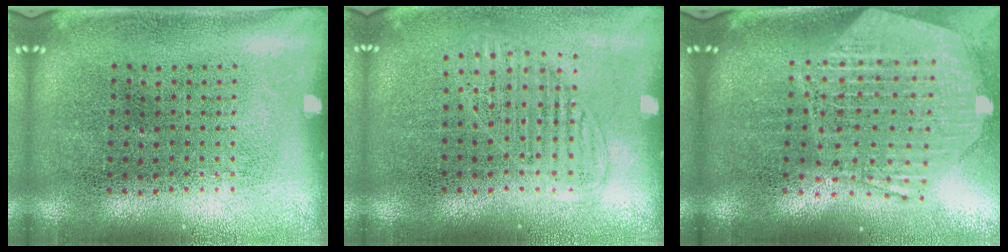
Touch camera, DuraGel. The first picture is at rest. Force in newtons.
{"total": 1.3, "press": 1.1, "slide": 0.6}
{"total": 3.0, "press": 2.4, "slide": 1.8}